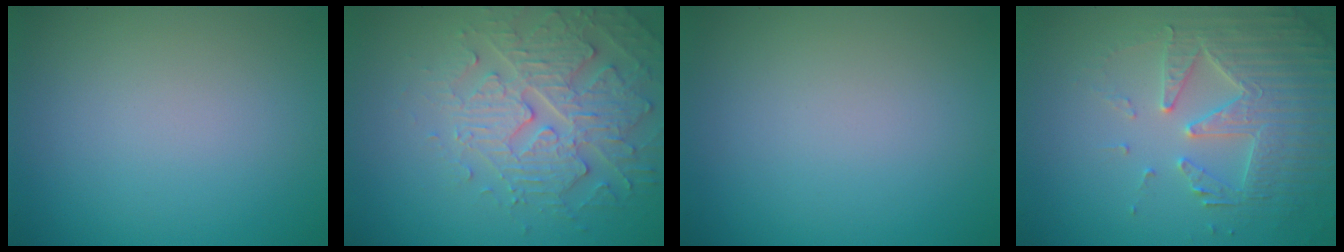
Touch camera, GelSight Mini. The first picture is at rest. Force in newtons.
{"total": 4.6, "press": 4.4, "slide": 1.1}
{"total": 0.0}
{"total": 4.8, "press": 4.4, "slide": 2.0}